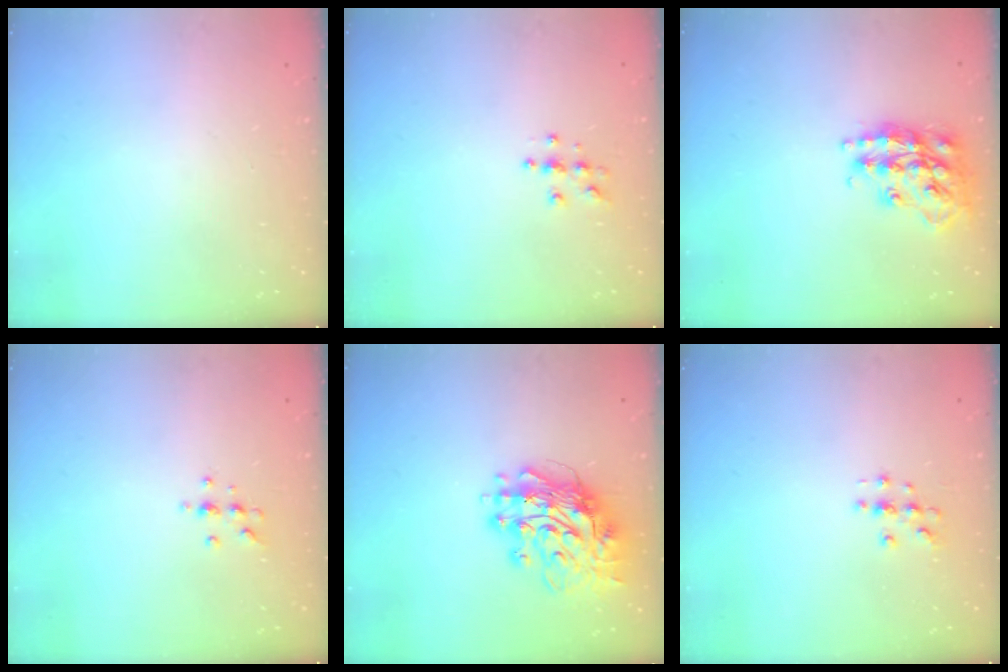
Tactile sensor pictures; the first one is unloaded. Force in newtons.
{"total": 4.0, "press": 3.9, "slide": 0.4}
{"total": 18.4, "press": 18.4, "slide": 1.2}
{"total": 5.7, "press": 5.5, "slide": 1.6}
{"total": 17.5, "press": 17.4, "slide": 1.7}
{"total": 3.4, "press": 3.4, "slide": 0.4}